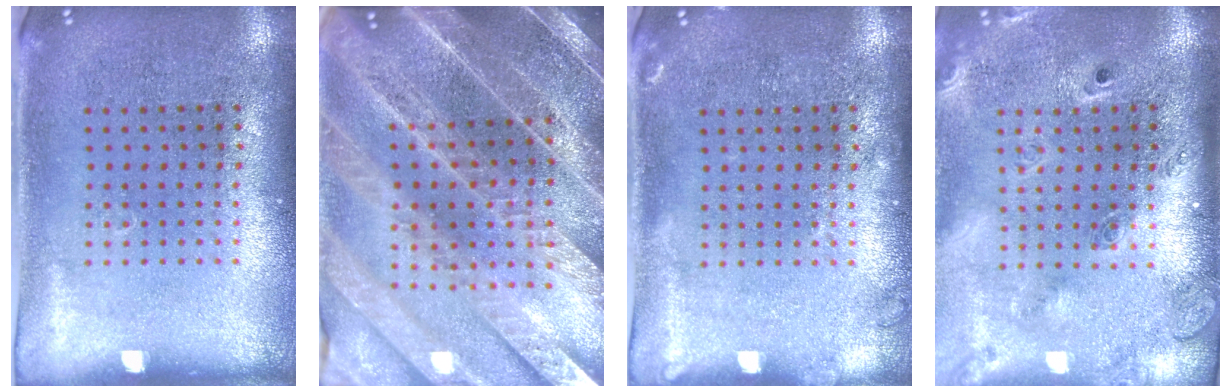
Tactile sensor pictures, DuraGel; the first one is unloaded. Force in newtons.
{"total": 4.2, "press": 3.9, "slide": 1.6}
{"total": 1.0, "press": 1.0, "slide": 0.3}
{"total": 2.5, "press": 1.8, "slide": 1.7}